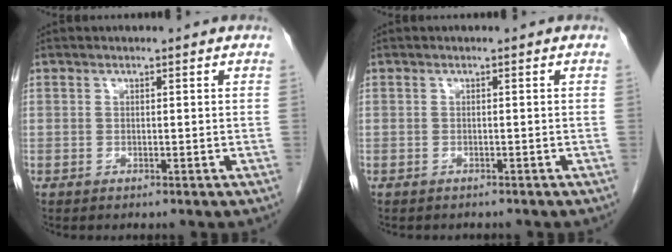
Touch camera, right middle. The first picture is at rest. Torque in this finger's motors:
{"motor_torque": [0.03, -0.02, -0.01, 0.00]}